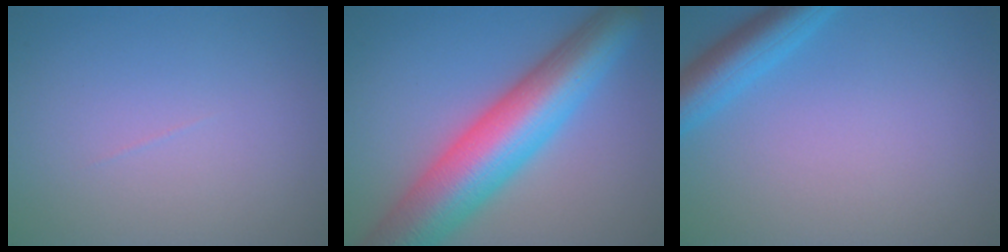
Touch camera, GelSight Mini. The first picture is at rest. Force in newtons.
{"total": 11.5, "press": 11.5, "slide": 0.3}
{"total": 4.1, "press": 4.1, "slide": 0.4}